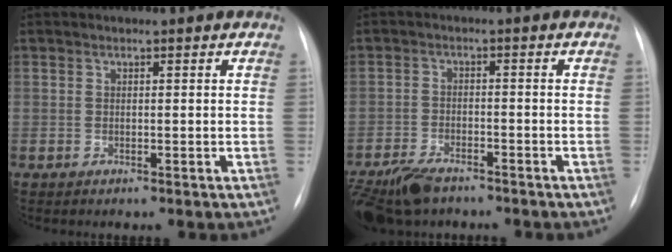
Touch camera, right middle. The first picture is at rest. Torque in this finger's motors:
{"motor_torque": [-0.06, -0.33, 0.10, 0.03]}